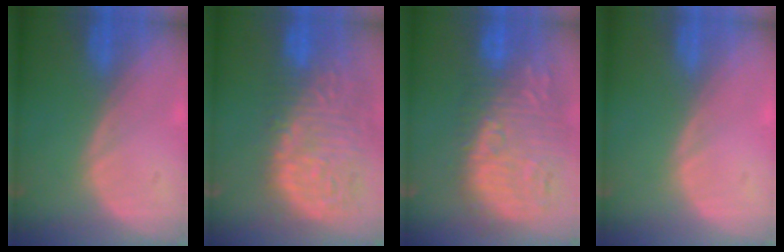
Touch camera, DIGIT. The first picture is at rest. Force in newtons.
{"total": 14.9, "press": 12.4, "slide": 8.4}
{"total": 14.1, "press": 12.3, "slide": 6.9}
{"total": 0.0}